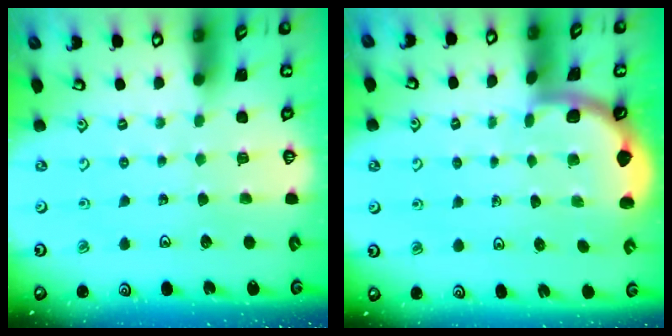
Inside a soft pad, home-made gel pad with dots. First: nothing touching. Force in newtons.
{"total": 1.9, "press": 1.9, "slide": 0.0}